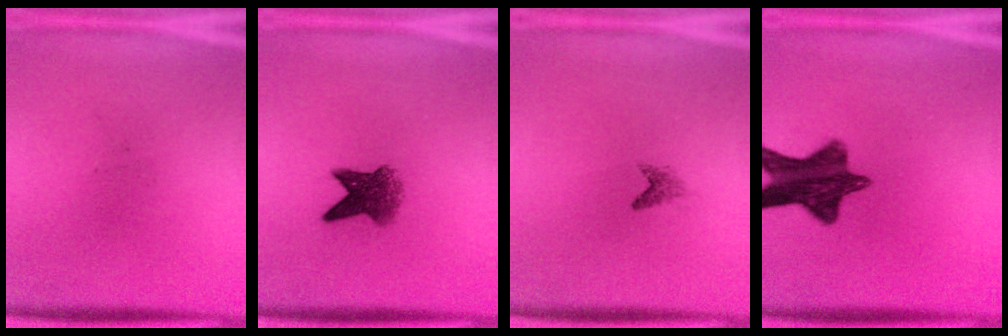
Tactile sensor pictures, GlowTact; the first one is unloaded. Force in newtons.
{"total": 5.2}
{"total": 1.0}
{"total": 11.6}